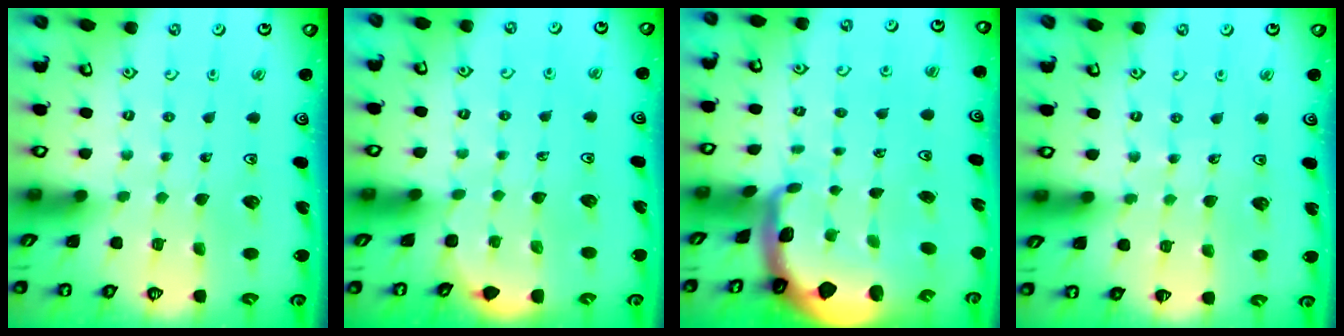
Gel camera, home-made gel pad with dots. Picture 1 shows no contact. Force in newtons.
{"total": 1.8, "press": 1.8, "slide": 0.1}
{"total": 1.9, "press": 1.9, "slide": 0.4}
{"total": 5.5, "press": 5.2, "slide": 1.7}